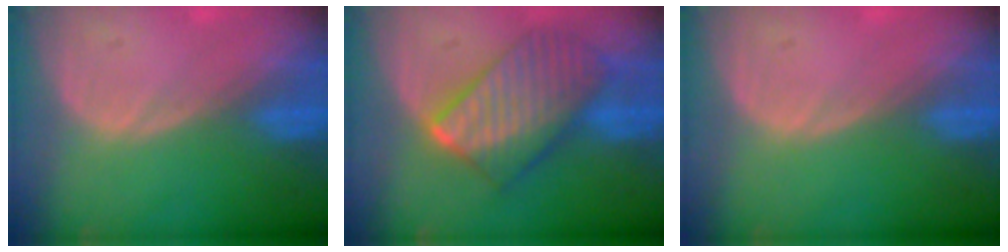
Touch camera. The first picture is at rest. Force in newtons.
{"total": 10.1, "press": 10.1, "slide": 0.8}
{"total": 0.0}